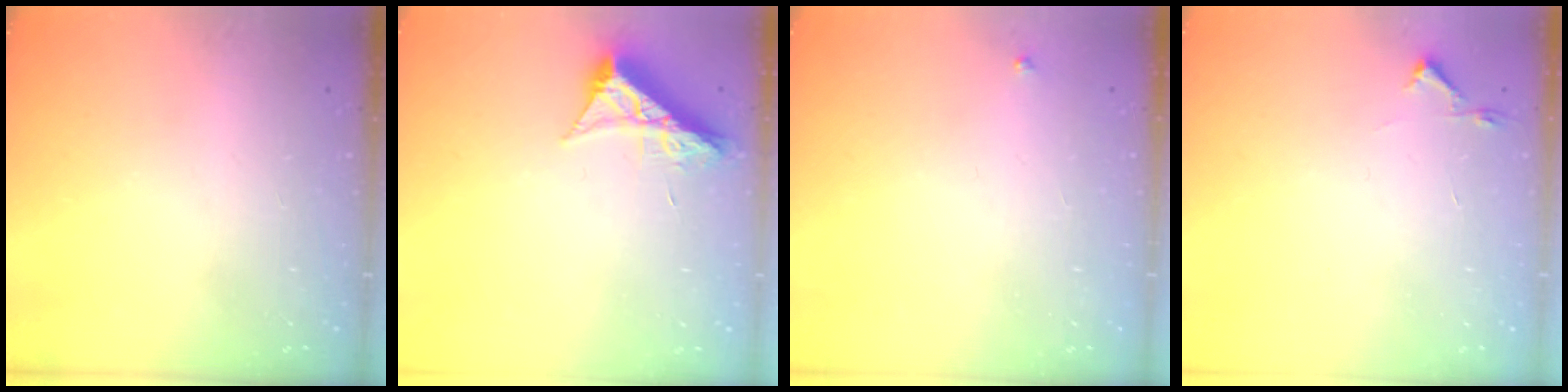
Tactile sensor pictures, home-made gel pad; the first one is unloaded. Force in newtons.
{"total": 8.9, "press": 8.9, "slide": 0.3}
{"total": 2.7, "press": 2.7, "slide": 0.3}
{"total": 2.7, "press": 2.6, "slide": 0.4}